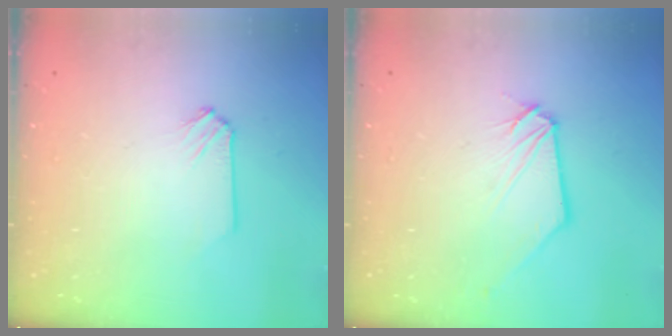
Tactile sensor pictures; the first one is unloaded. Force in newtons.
{"total": 1.1, "press": 1.1, "slide": 0.1}